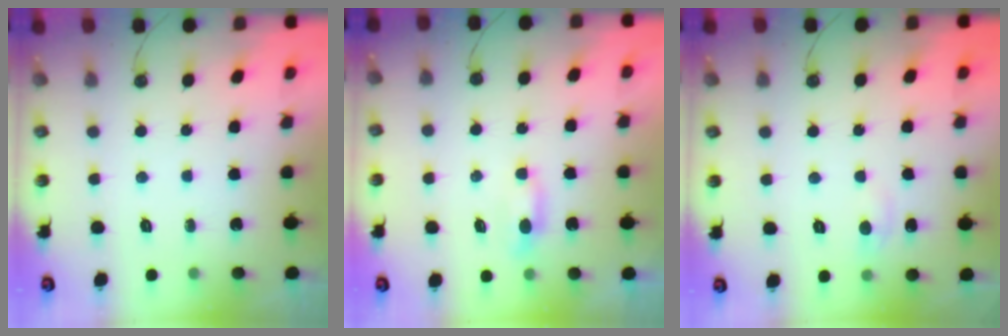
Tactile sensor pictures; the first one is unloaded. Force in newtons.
{"total": 1.3, "press": 1.2, "slide": 0.4}
{"total": 1.3, "press": 1.1, "slide": 0.6}